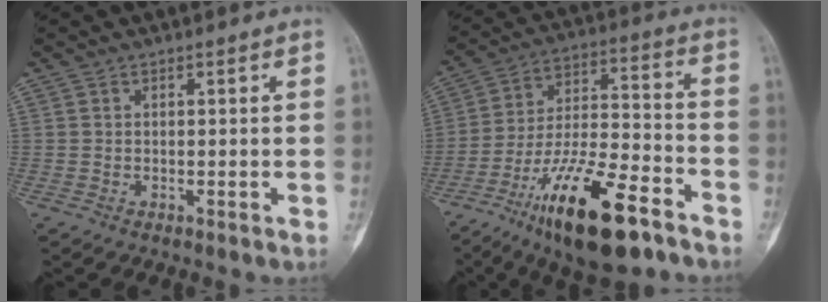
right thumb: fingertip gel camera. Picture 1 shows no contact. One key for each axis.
{"total": 21.2, "fx": -12.5, "fy": 6.8, "fz": 15.7, "tx": -0.287, "ty": 0.068, "tz": -0.215}